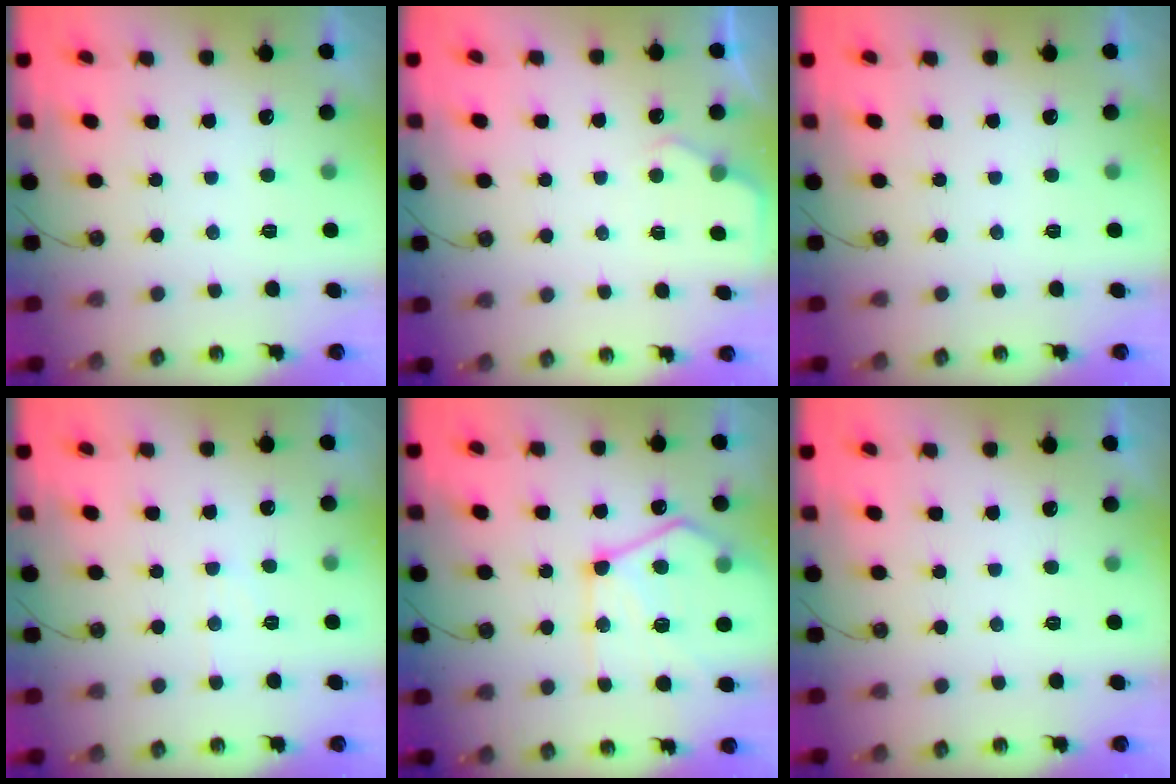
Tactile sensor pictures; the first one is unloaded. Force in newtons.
{"total": 3.0, "press": 2.9, "slide": 0.4}
{"total": 0.0}
{"total": 4.7, "press": 4.7, "slide": 0.7}
{"total": 16.6, "press": 16.6, "slide": 0.9}
{"total": 0.0}